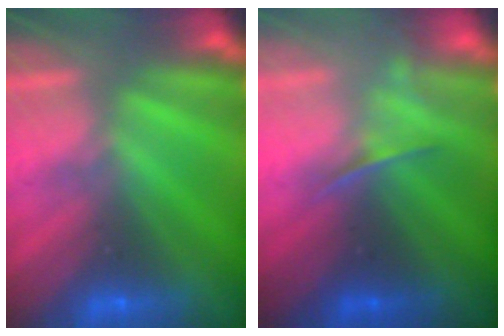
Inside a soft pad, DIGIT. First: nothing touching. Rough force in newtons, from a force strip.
{"total": 1.9}